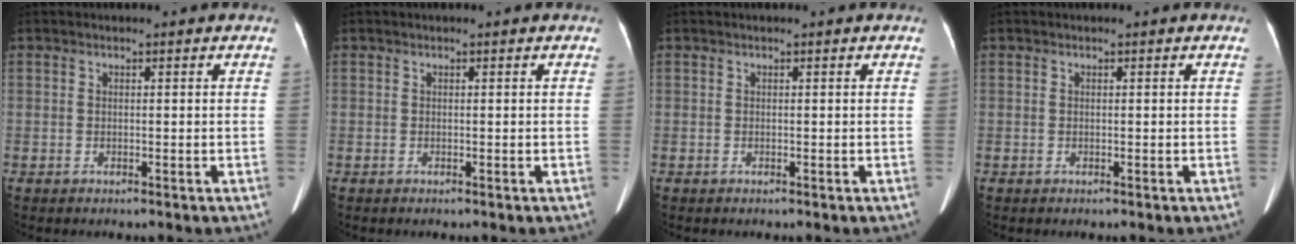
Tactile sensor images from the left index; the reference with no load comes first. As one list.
[{"total": 0.0}, {"total": 0.0}, {"total": 0.0}]